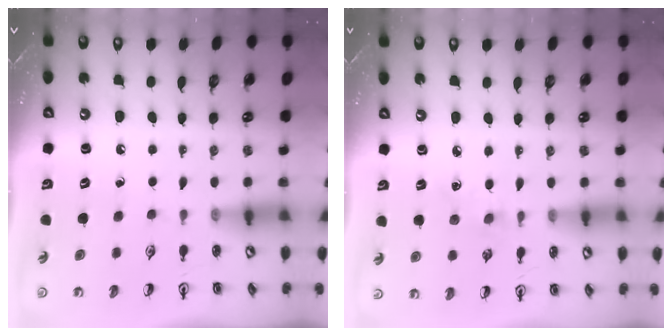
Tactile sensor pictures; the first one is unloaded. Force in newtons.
{"total": 4.5, "press": 4.4, "slide": 0.5}